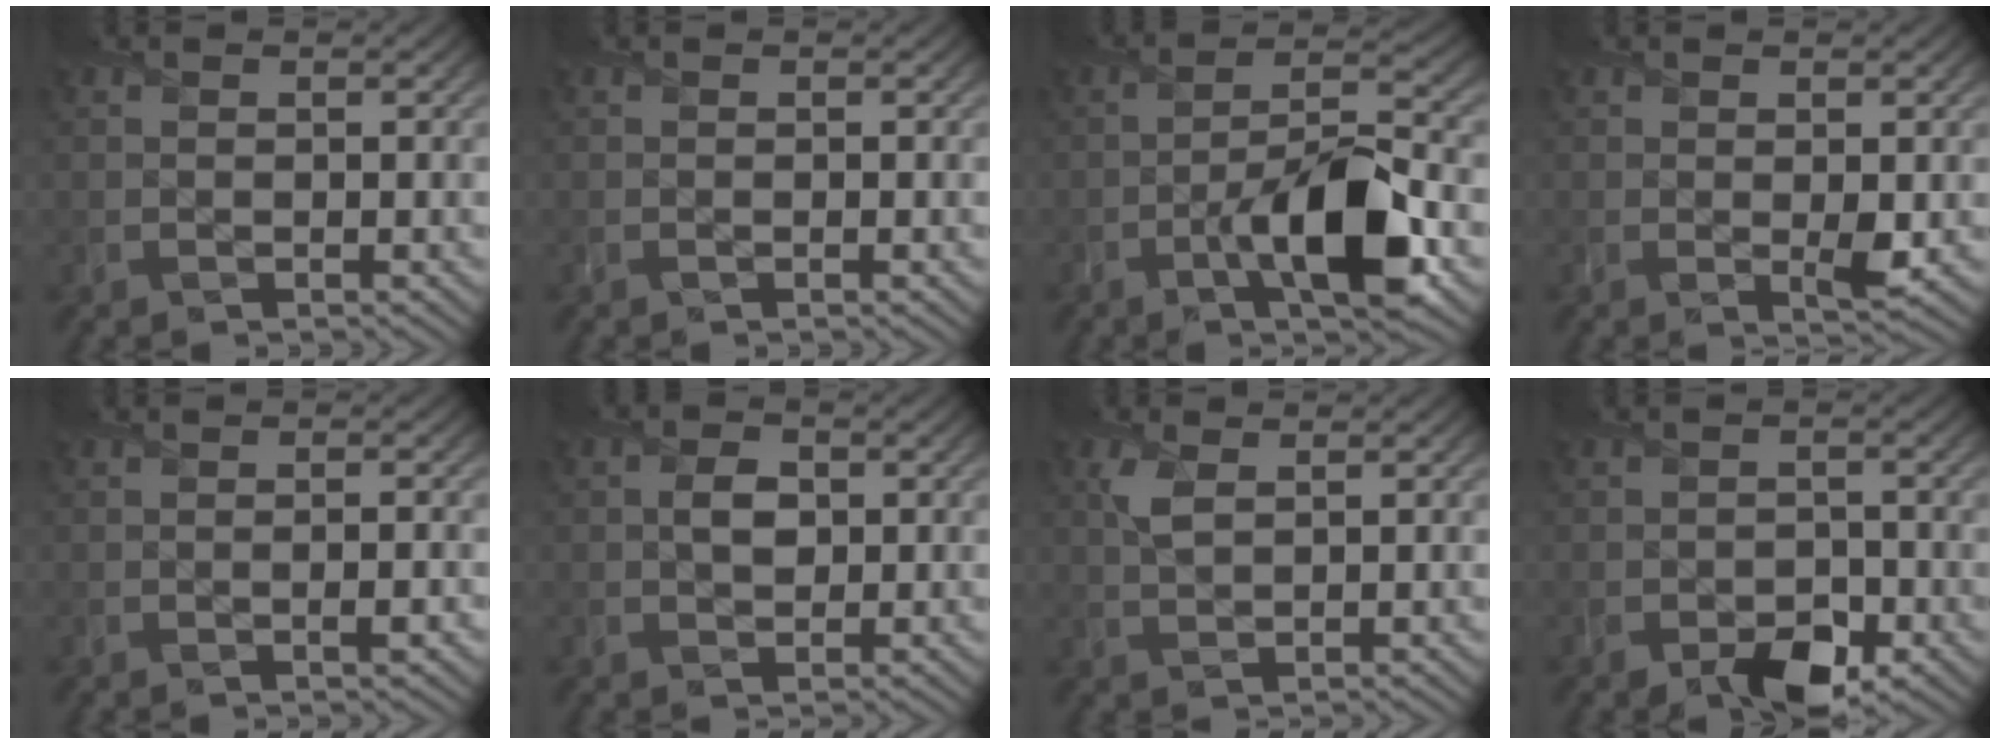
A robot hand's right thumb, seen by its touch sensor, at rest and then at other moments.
{"total": 0.0}
{"total": 10.9, "force": [-4.6, 3.6, 9.2], "torque": [-0.152, 0.004, -0.086]}
{"total": 1.6, "force": [0.3, 0.6, 1.5], "torque": [-0.025, -0.009, 0.006]}
{"total": 1.2, "force": [-0.4, 0.3, 1.1], "torque": [-0.017, -0.002, -0.007]}
{"total": 2.8, "force": [0.3, 2.0, 1.9], "torque": [-0.042, 0.000, 0.002]}
{"total": 2.7, "force": [1.2, 1.2, 2.1], "torque": [-0.058, 0.006, 0.025]}
{"total": 4.7, "force": [-2.6, 2.8, 2.7], "torque": [-0.044, -0.010, -0.045]}